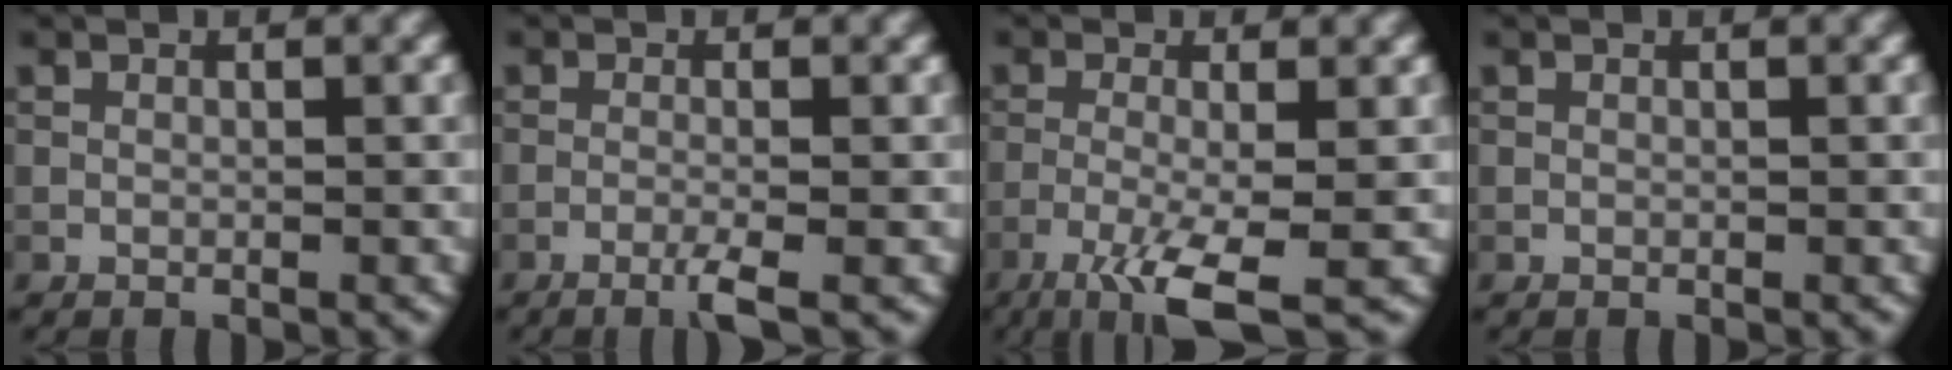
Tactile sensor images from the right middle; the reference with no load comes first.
{"total": 2.1, "force": [-1.0, 0.2, 1.8], "torque": [-0.030, 0.001, -0.027]}
{"total": 6.4, "force": [-3.3, 1.4, 5.3], "torque": [-0.094, -0.004, -0.069]}
{"total": 0.0}